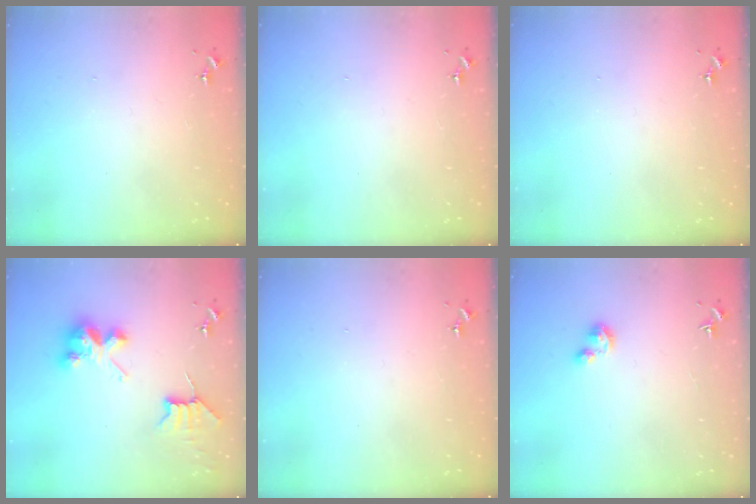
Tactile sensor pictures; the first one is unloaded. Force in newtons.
{"total": 0.0}
{"total": 0.0}
{"total": 8.9, "press": 8.9, "slide": 0.7}
{"total": 0.0}
{"total": 3.4, "press": 3.4, "slide": 0.3}